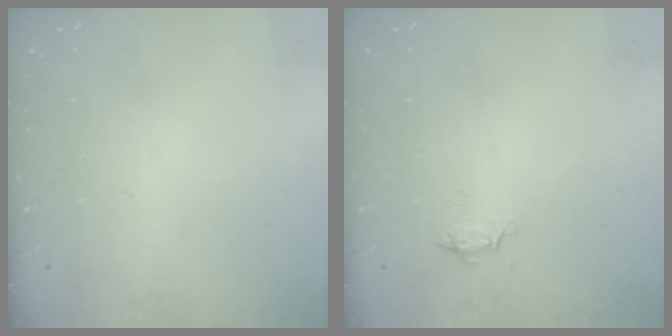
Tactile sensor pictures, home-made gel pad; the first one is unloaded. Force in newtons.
{"total": 3.7, "press": 3.6, "slide": 0.4}